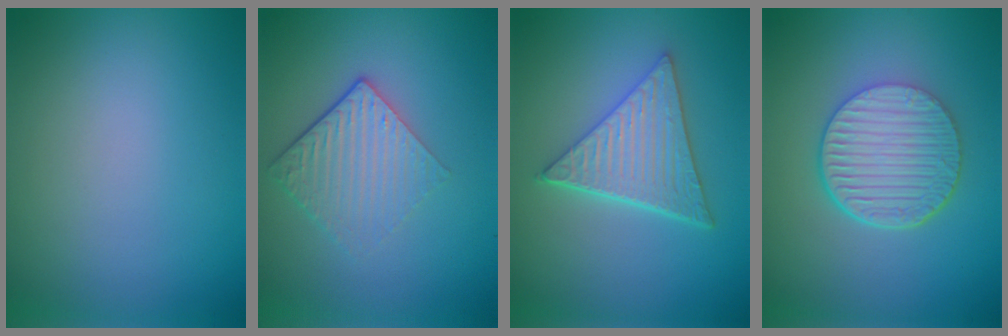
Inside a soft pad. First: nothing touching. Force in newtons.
{"total": 4.3, "press": 2.9, "slide": 3.1}
{"total": 6.1, "press": 4.6, "slide": 4.0}
{"total": 6.8, "press": 4.7, "slide": 4.9}